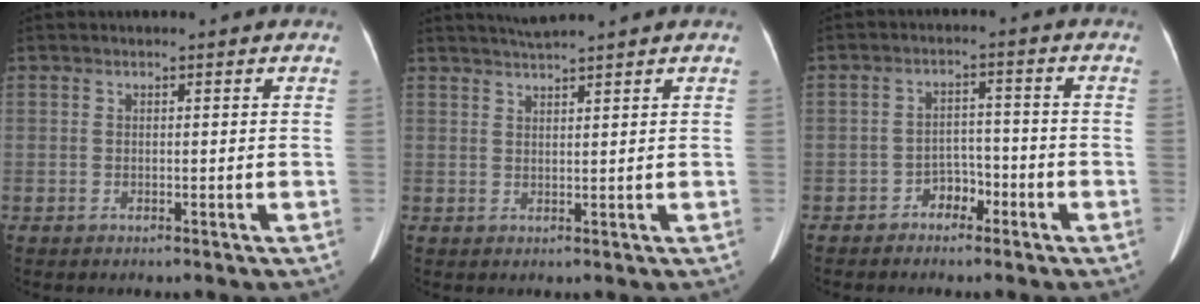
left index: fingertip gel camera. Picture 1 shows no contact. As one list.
[{"total": 3.4, "force": [3.1, -0.9, 1.2], "torque": [-0.018, 0.018, 0.058]}, {"total": 3.6, "force": [-2.4, 2.1, 1.6], "torque": [-0.024, 0.009, -0.039]}]